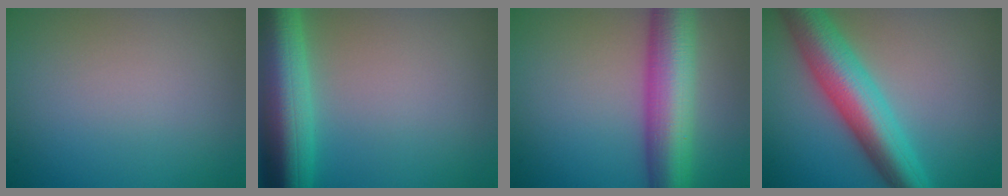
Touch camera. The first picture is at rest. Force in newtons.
{"total": 9.2, "press": 9.2, "slide": 0.4}
{"total": 9.5, "press": 9.5, "slide": 0.3}
{"total": 9.0, "press": 9.0, "slide": 0.1}